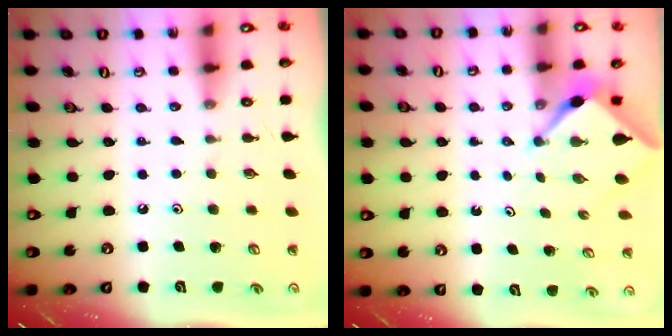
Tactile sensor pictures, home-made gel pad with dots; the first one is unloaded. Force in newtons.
{"total": 2.2, "press": 2.2, "slide": 0.3}